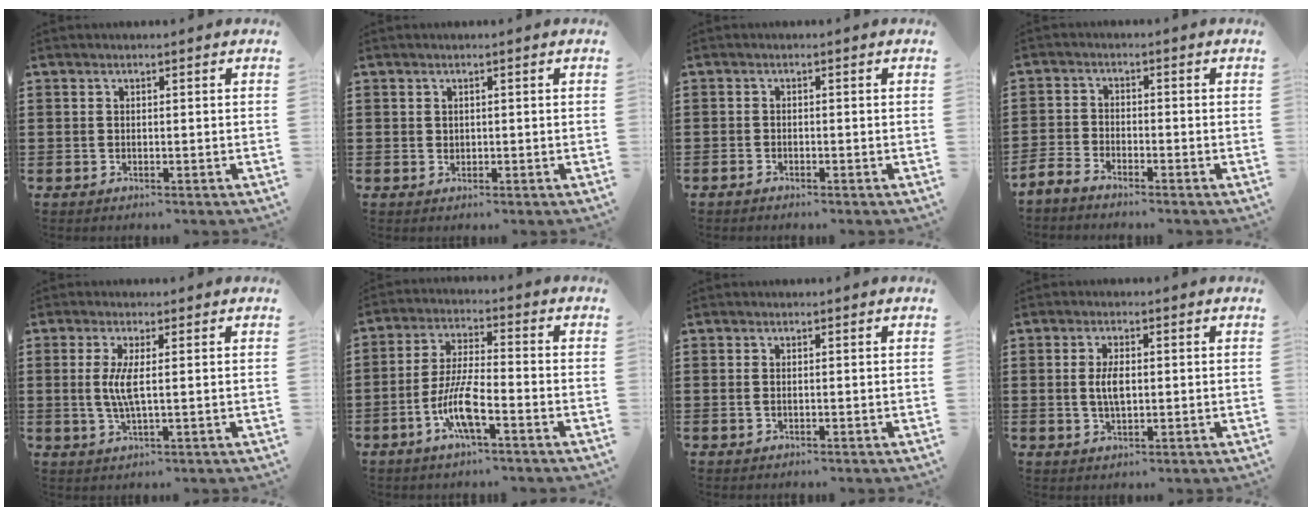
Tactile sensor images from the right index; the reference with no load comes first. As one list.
[{"total": 0.9, "force": [0.5, 0.8, 0.2], "torque": [-0.007, 0.003, 0.009]}, {"total": 0.7, "force": [-0.7, 0.3, 0.2], "torque": [-0.005, 0.000, -0.014]}, {"total": 2.3, "force": [-2.3, 0.2, 0.1], "torque": [-0.016, 0.002, -0.052]}, {"total": 4.4, "force": [0.4, 0.7, 4.3], "torque": [-0.095, -0.009, 0.000]}, {"total": 8.3, "force": [-3.7, 1.8, 7.1], "torque": [-0.163, -0.013, -0.076]}, {"total": 0.6, "force": [0.0, 0.3, 0.6], "torque": [-0.013, 0.001, -0.001]}, {"total": 3.9, "force": [0.2, 1.6, 3.6], "torque": [-0.079, 0.002, 0.000]}]